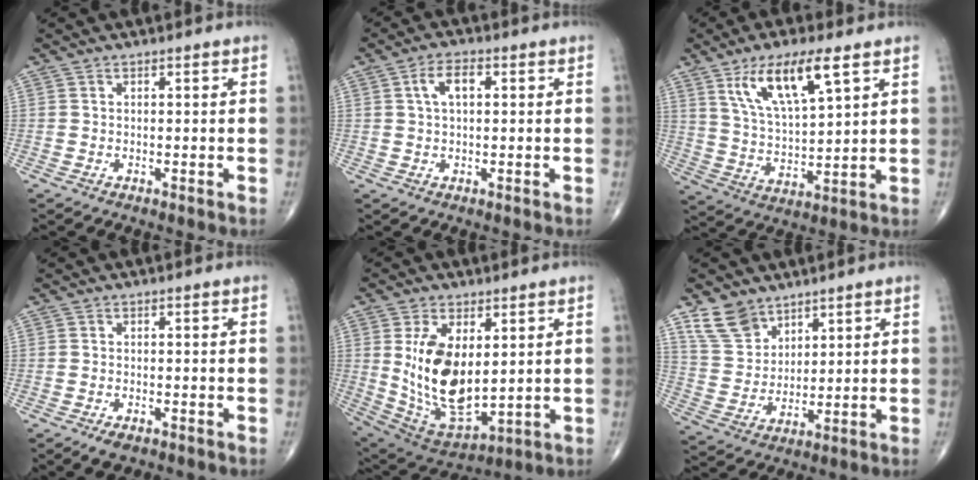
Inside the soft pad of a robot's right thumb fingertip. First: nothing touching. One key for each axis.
{"total": 4.7, "fx": 1.1, "fy": 2.4, "fz": 3.9, "tx": -0.072, "ty": 0.012, "tz": 0.018}
{"total": 13.3, "fx": 6.9, "fy": 3.9, "fz": 10.7, "tx": -0.190, "ty": -0.028, "tz": 0.137}
{"total": 2.6, "fx": -1.6, "fy": 1.2, "fz": 1.7, "tx": -0.031, "ty": 0.000, "tz": -0.023}
{"total": 16.5, "fx": 2.4, "fy": 8.9, "fz": 13.7, "tx": -0.242, "ty": -0.022, "tz": 0.069}
{"total": 8.6, "fx": 6.1, "fy": 5.4, "fz": 2.9, "tx": -0.037, "ty": -0.029, "tz": 0.128}